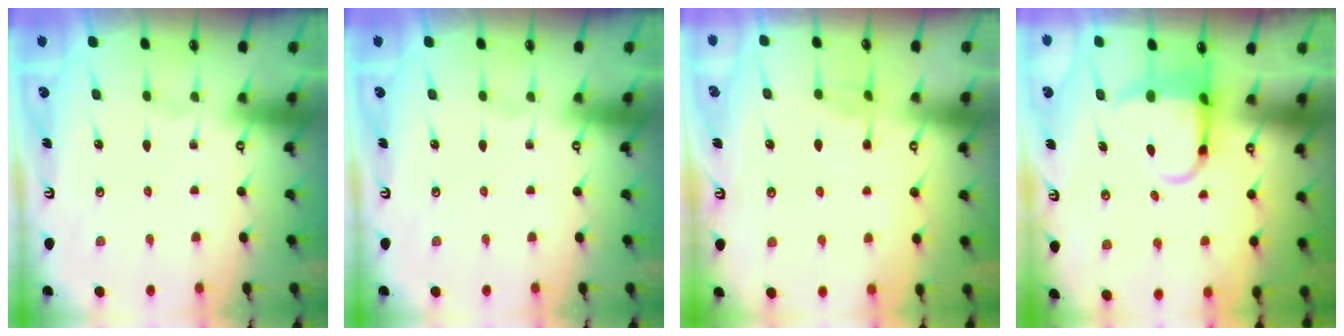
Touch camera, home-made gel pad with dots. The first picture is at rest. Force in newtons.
{"total": 0.0}
{"total": 4.6, "press": 4.5, "slide": 0.4}
{"total": 5.9, "press": 5.7, "slide": 1.4}